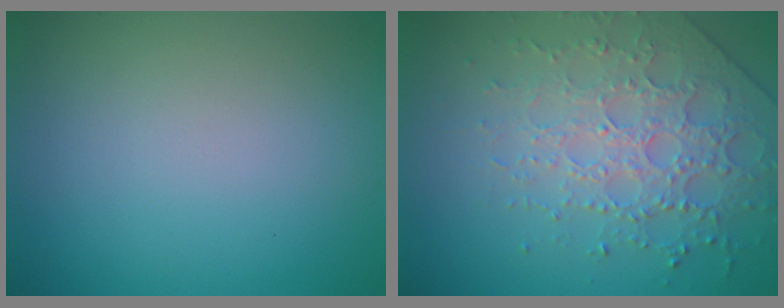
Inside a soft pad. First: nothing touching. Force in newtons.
{"total": 4.2, "press": 4.1, "slide": 0.7}